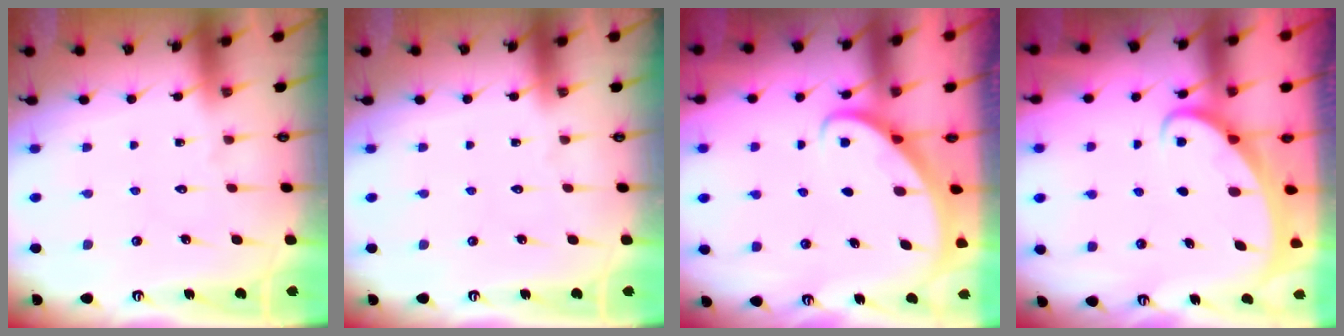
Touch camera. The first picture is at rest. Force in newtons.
{"total": 0.0}
{"total": 2.7, "press": 2.7, "slide": 0.1}
{"total": 2.0, "press": 2.0, "slide": 0.2}